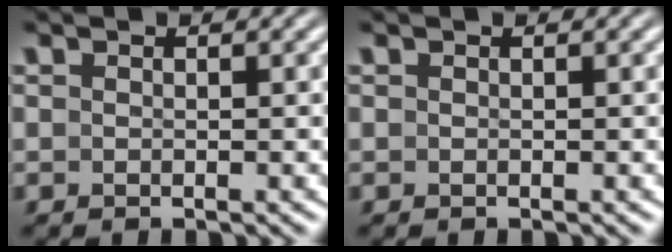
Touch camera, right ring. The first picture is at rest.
{"total": 0.0}